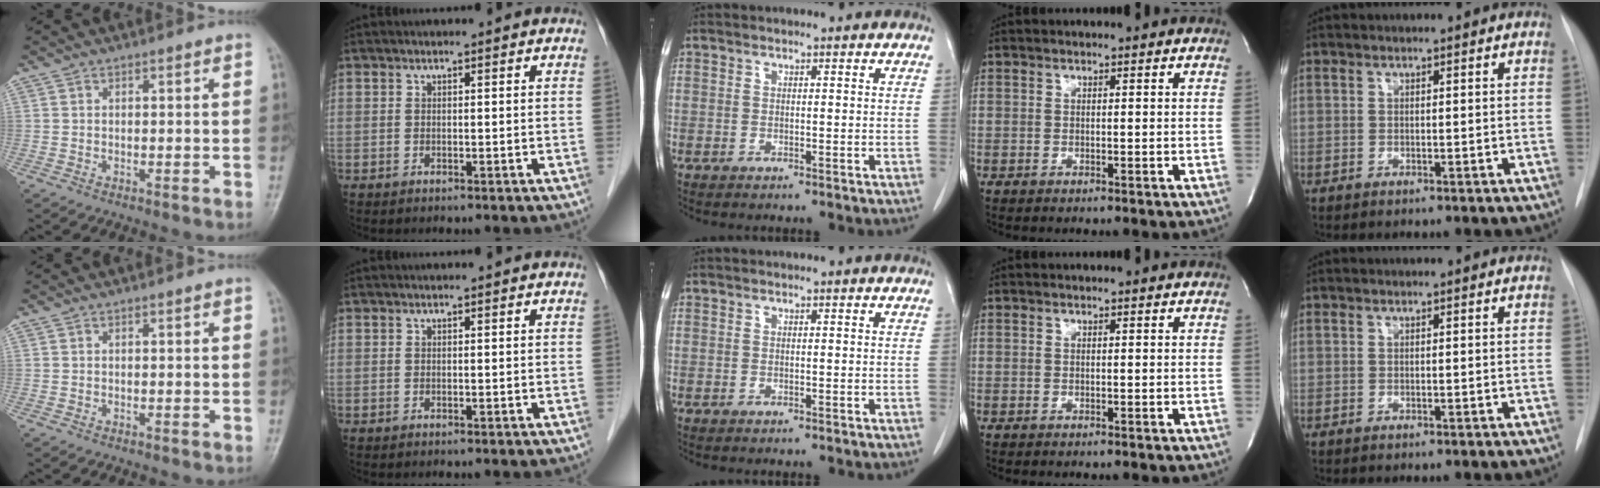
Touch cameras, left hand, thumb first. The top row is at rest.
{}